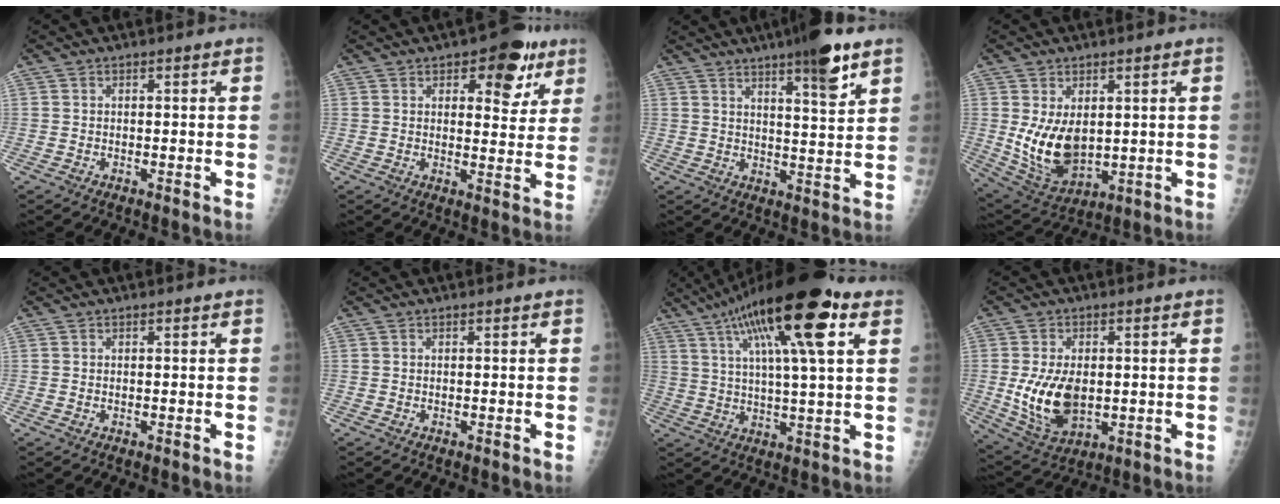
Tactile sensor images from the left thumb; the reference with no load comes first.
{"total": 10.9, "force": [5.8, 5.4, 7.5], "torque": [-0.055, -0.021, 0.072]}
{"total": 10.4, "force": [6.5, 1.6, 8.0], "torque": [-0.109, -0.033, 0.094]}
{"total": 11.4, "force": [0.9, 7.2, 8.9], "torque": [-0.144, -0.020, 0.041]}
{"total": 0.6, "force": [0.2, 0.3, 0.5], "torque": [-0.012, 0.005, 0.007]}
{"total": 0.0}
{"total": 21.4, "force": [10.3, 4.5, 18.2], "torque": [-0.302, 0.004, 0.166]}
{"total": 12.1, "force": [-0.6, 7.4, 9.6], "torque": [-0.171, -0.011, 0.007]}